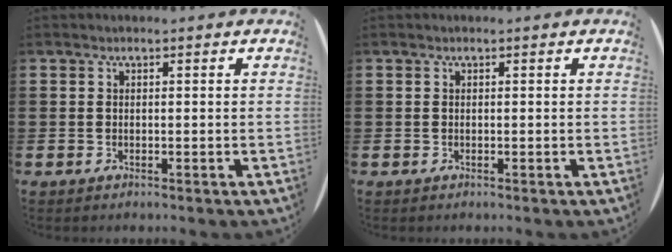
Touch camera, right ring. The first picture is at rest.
{"total": 0.0}